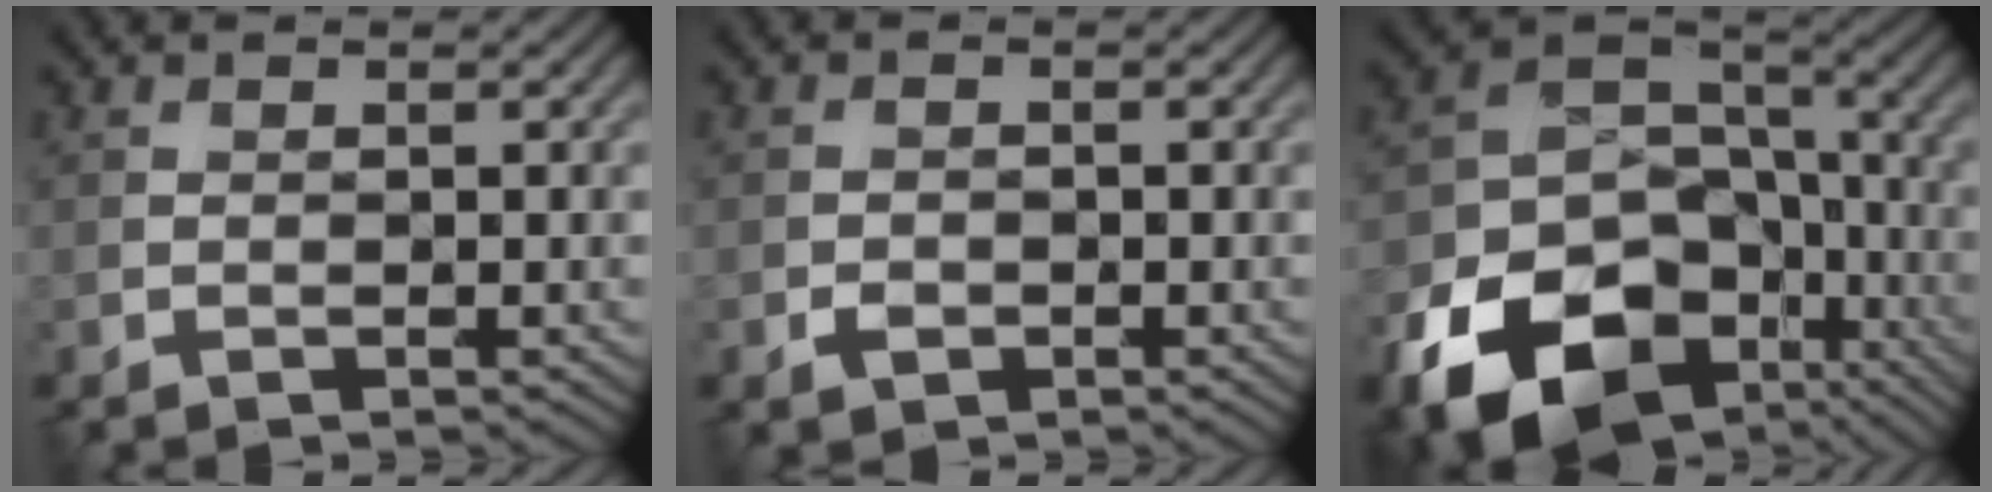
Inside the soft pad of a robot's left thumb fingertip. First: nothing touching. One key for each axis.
{"total": 1.4, "fx": -0.7, "fy": 1.0, "fz": 0.6, "tx": -0.012, "ty": -0.001, "tz": -0.015}
{"total": 16.7, "fx": -8.6, "fy": 11.2, "fz": 8.9, "tx": -0.181, "ty": -0.050, "tz": -0.145}